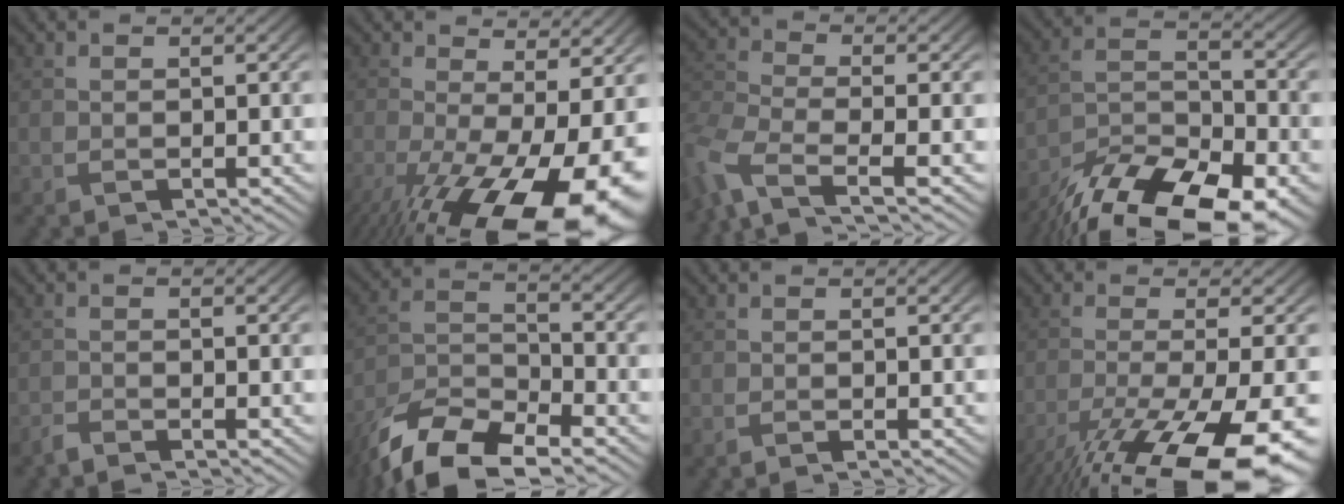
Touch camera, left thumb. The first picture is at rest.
{"total": 18.1, "force": [-6.7, 7.6, 15.0], "torque": [-0.273, -0.048, -0.085]}
{"total": 7.5, "force": [-5.0, 2.7, 4.9], "torque": [-0.130, -0.022, -0.106]}
{"total": 17.7, "force": [-13.7, 6.3, 9.2], "torque": [-0.189, -0.039, -0.213]}
{"total": 1.6, "force": [-1.5, 0.1, 0.5], "torque": [-0.014, -0.004, -0.038]}
{"total": 13.3, "force": [-10.0, 4.8, 7.4], "torque": [-0.156, -0.014, -0.191]}
{"total": 1.0, "force": [-0.6, 0.1, 0.7], "torque": [-0.012, -0.002, -0.011]}
{"total": 16.7, "force": [-10.9, 3.8, 12.1], "torque": [-0.217, -0.041, -0.165]}